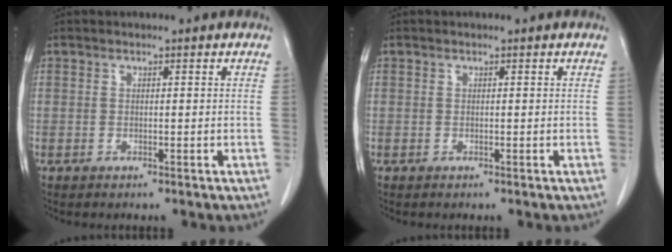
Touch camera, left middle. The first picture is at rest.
{"total": 0.0}